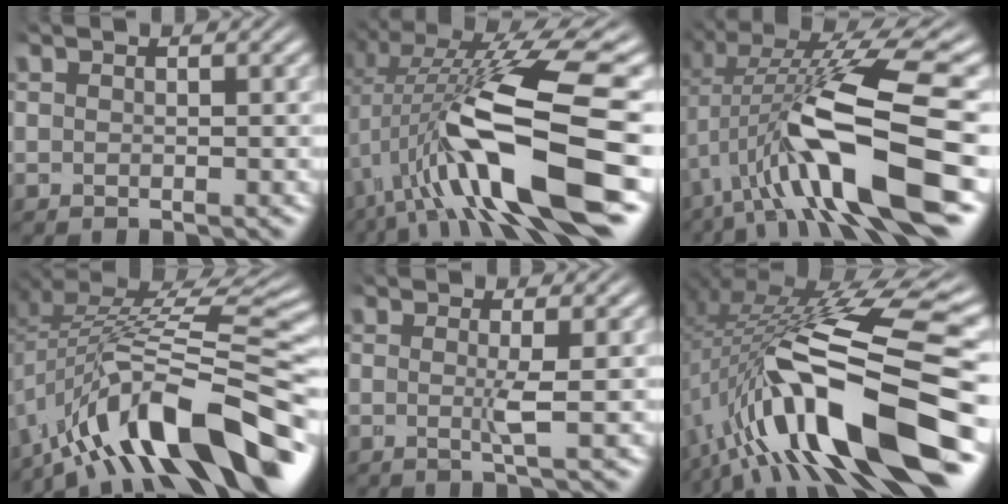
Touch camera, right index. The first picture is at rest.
{"total": 13.5, "force": [0.5, 4.4, 12.7], "torque": [-0.209, 0.010, 0.014]}
{"total": 11.1, "force": [0.3, 3.4, 10.6], "torque": [-0.176, 0.008, 0.013]}
{"total": 11.6, "force": [-3.3, 5.0, 10.0], "torque": [-0.161, -0.012, -0.034]}
{"total": 1.6, "force": [0.9, -0.5, 1.3], "torque": [-0.022, 0.002, 0.013]}
{"total": 14.9, "force": [-1.8, 5.5, 13.7], "torque": [-0.234, 0.002, -0.009]}